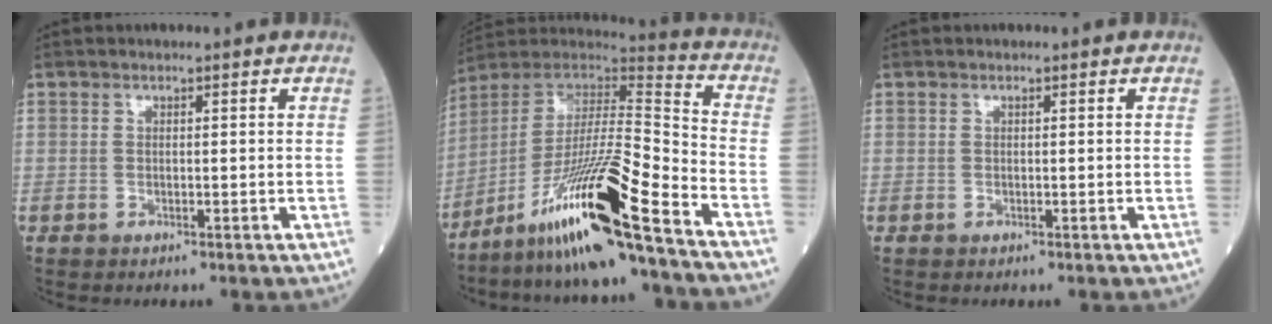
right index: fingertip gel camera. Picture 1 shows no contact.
{"total": 19.0, "force": [-12.4, -0.1, 14.4], "torque": [-0.283, -0.012, -0.223]}
{"total": 0.0}